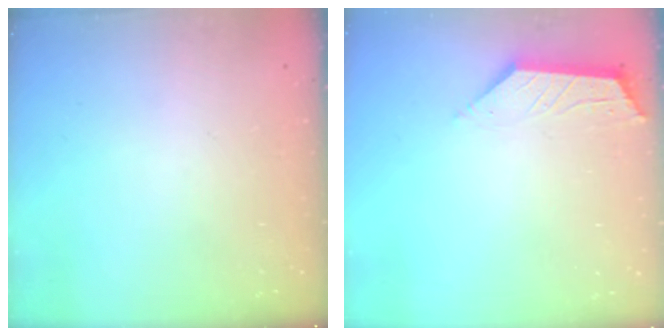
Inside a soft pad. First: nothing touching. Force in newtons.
{"total": 2.7, "press": 2.7, "slide": 0.5}